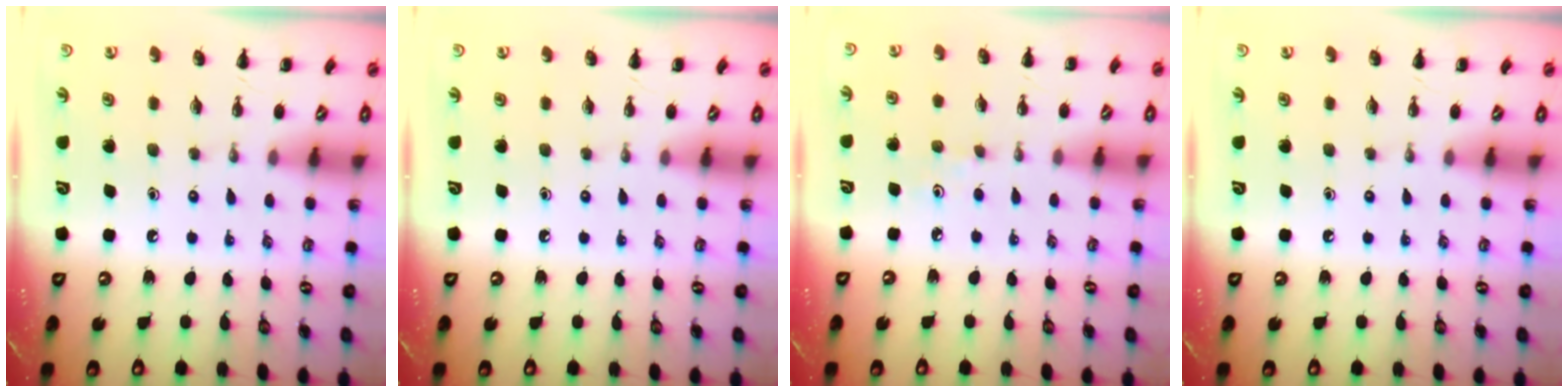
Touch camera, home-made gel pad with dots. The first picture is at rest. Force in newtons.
{"total": 0.0}
{"total": 3.2, "press": 3.0, "slide": 1.2}
{"total": 0.0}